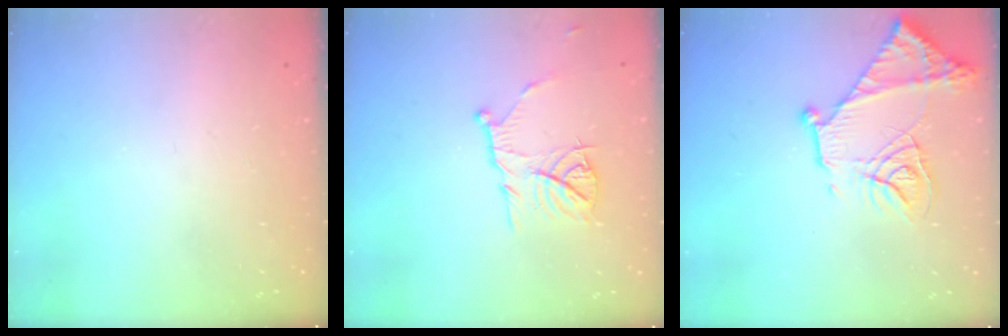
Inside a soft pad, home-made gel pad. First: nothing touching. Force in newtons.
{"total": 10.3, "press": 10.3, "slide": 0.6}
{"total": 18.2, "press": 18.2, "slide": 1.1}